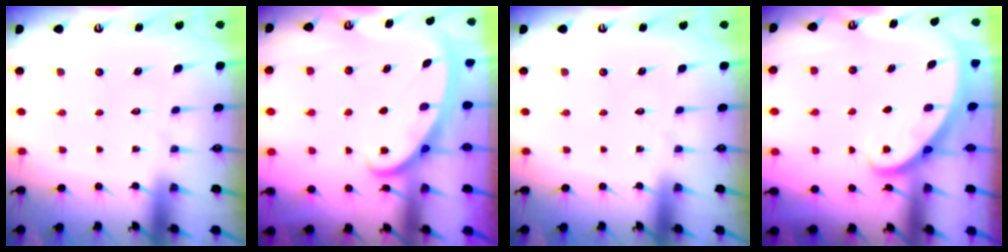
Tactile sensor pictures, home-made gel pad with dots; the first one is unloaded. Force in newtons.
{"total": 2.6, "press": 2.5, "slide": 0.4}
{"total": 0.0}
{"total": 2.6, "press": 2.6, "slide": 0.2}